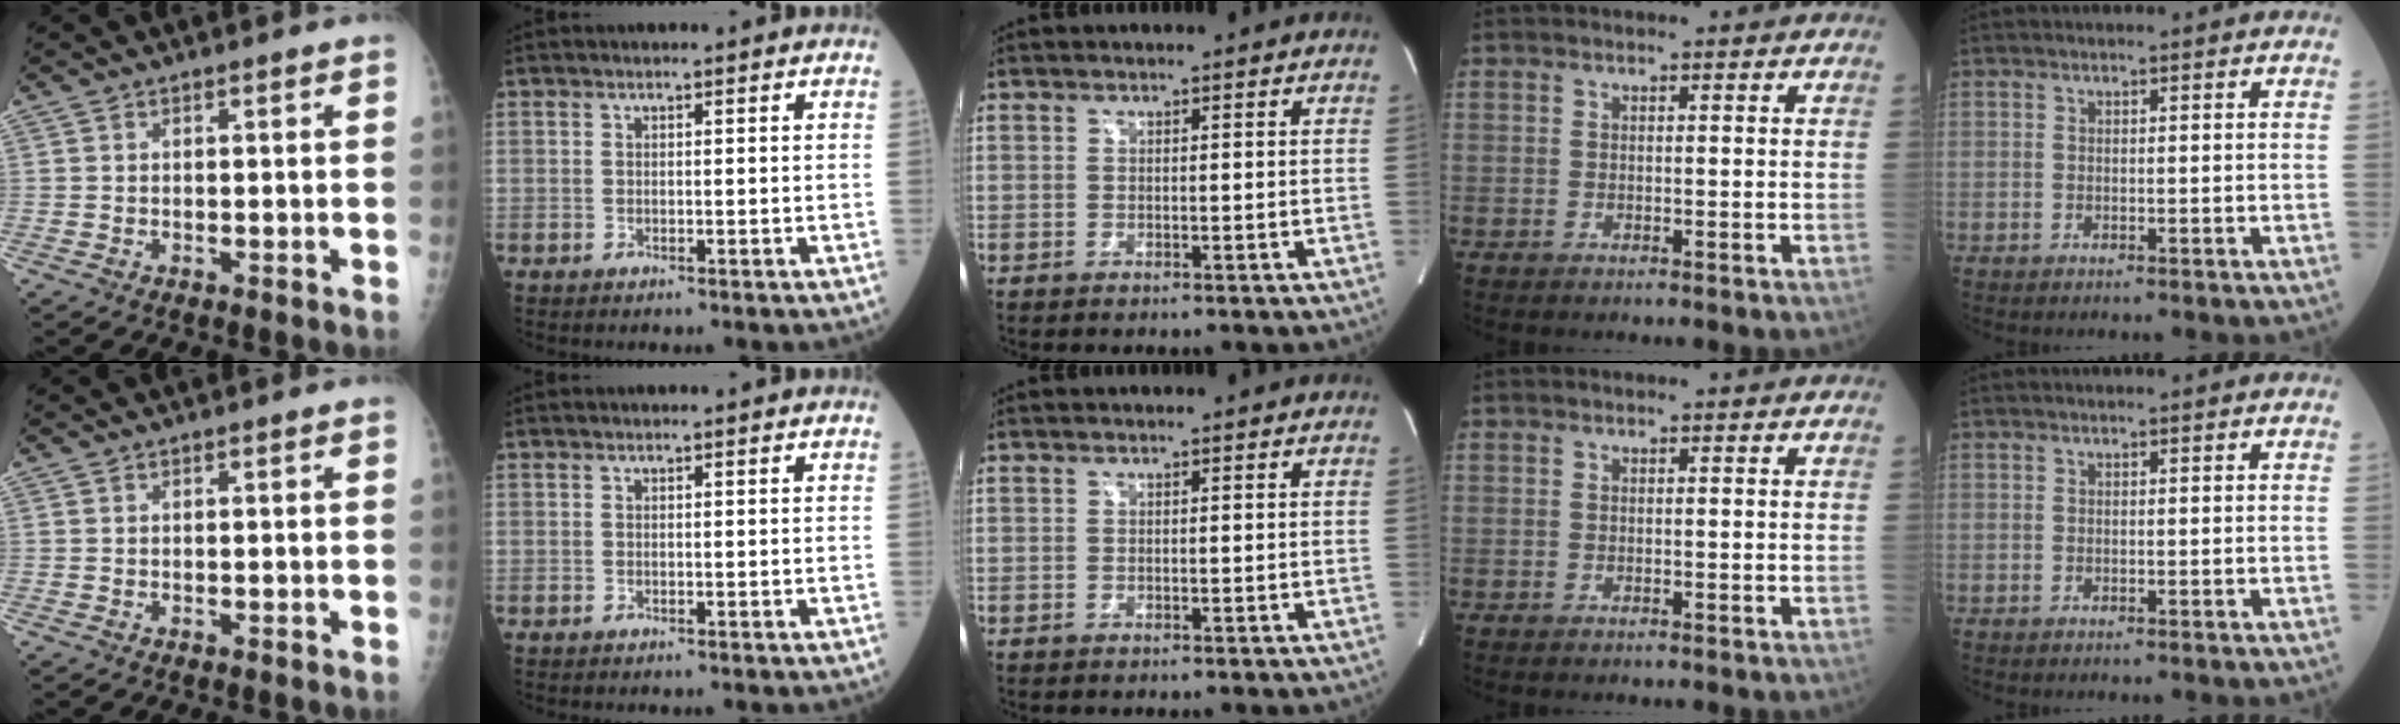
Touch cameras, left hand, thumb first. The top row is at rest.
{}